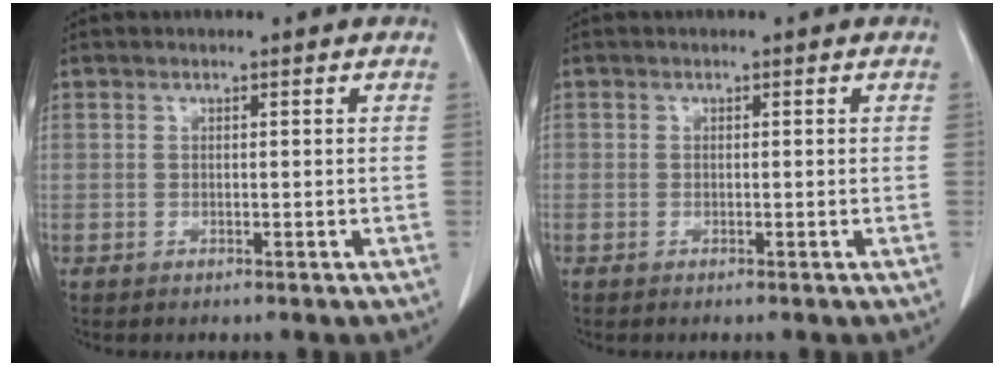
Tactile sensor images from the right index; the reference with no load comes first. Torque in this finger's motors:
{"motor_torque": [0.99, -0.24, 0.50, 0.08]}